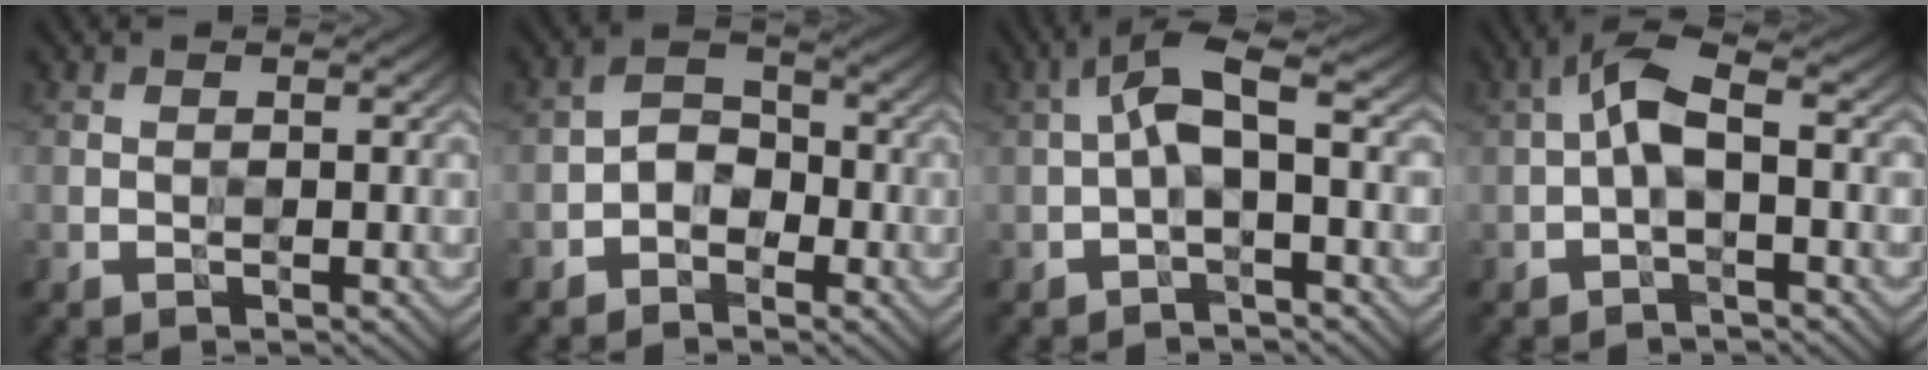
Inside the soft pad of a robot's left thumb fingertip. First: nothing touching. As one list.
[{"total": 3.7, "force": [-1.7, 2.5, 2.1], "torque": [-0.037, 0.010, -0.043]}, {"total": 5.5, "force": [-0.2, 1.7, 5.3], "torque": [-0.107, 0.021, -0.017]}, {"total": 4.9, "force": [-0.2, 1.7, 4.5], "torque": [-0.094, 0.018, -0.016]}]